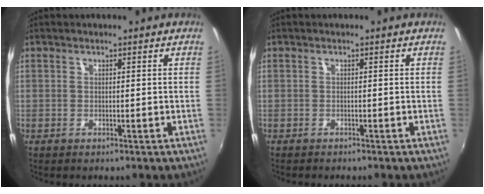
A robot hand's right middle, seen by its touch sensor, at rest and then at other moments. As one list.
[{"total": 0.7, "force": [-0.7, 0.2, 0.0], "torque": [-0.003, -0.001, -0.011]}]